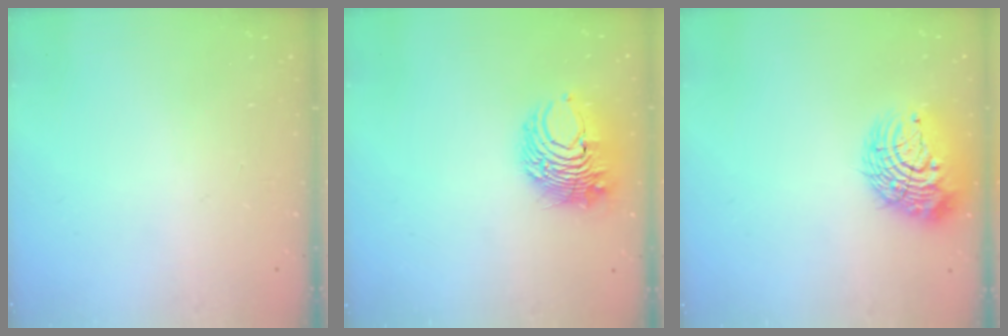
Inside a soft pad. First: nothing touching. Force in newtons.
{"total": 9.2, "press": 9.2, "slide": 0.2}
{"total": 13.6, "press": 13.5, "slide": 1.7}